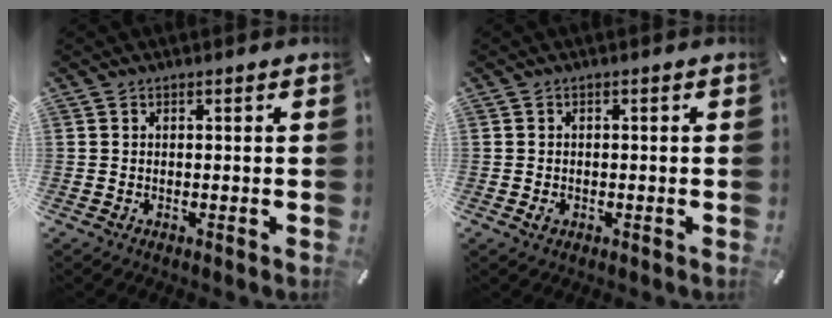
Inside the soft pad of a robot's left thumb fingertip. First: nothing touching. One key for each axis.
{"total": 1.3, "fx": -0.4, "fy": 1.0, "fz": 0.7, "tx": -0.012, "ty": 0.002, "tz": -0.009}